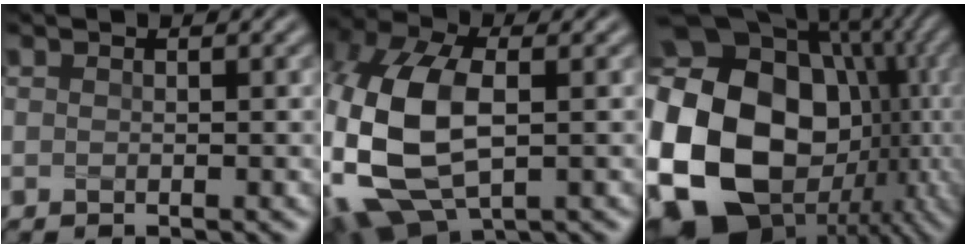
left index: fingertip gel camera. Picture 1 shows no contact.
{"total": 11.6, "force": [-0.3, 6.9, 9.2], "torque": [-0.238, -0.008, -0.004]}
{"total": 21.7, "force": [-1.3, 16.6, 13.8], "torque": [-0.300, -0.009, -0.002]}